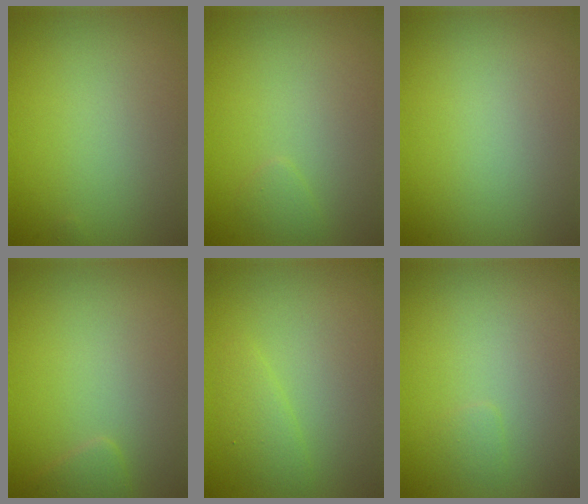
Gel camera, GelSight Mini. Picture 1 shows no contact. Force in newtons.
{"total": 0.7, "press": 0.7, "slide": 0.1}
{"total": 0.0}
{"total": 1.1, "press": 1.1, "slide": 0.1}
{"total": 1.5, "press": 1.5, "slide": 0.1}
{"total": 0.6, "press": 0.6, "slide": 0.1}